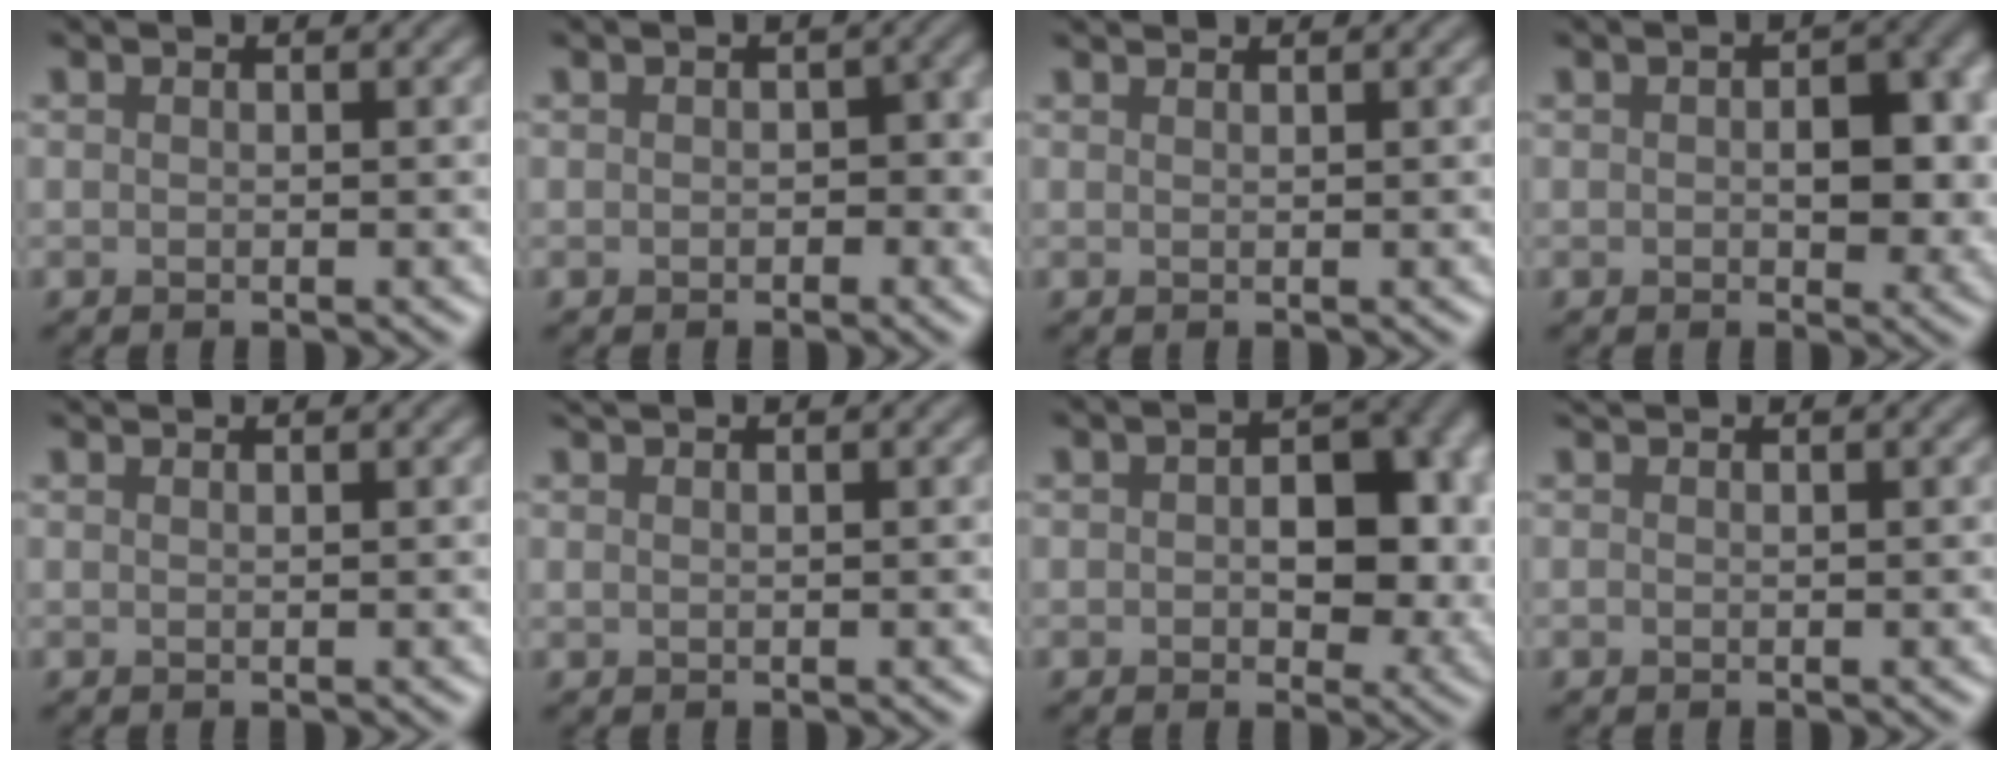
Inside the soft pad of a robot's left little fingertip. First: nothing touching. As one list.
[{"total": 2.6, "force": [-0.4, 1.9, 1.7], "torque": [-0.022, -0.003, -0.008]}, {"total": 1.0, "force": [1.0, -0.3, 0.1], "torque": [-0.004, 0.003, 0.013]}, {"total": 5.6, "force": [0.1, 3.3, 4.5], "torque": [-0.060, 0.000, -0.001]}, {"total": 0.7, "force": [0.7, -0.3, 0.1], "torque": [-0.002, 0.002, 0.010]}, {"total": 0.8, "force": [0.8, -0.1, 0.2], "torque": [-0.007, 0.004, 0.016]}, {"total": 8.1, "force": [0.4, 4.9, 6.4], "torque": [-0.084, 0.000, 0.002]}, {"total": 0.6, "force": [0.5, -0.1, 0.0], "torque": [-0.002, 0.003, 0.011]}]